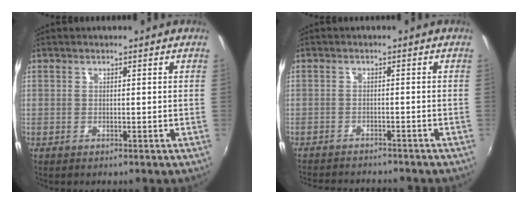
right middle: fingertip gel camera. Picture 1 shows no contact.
{"total": 8.3, "force": [-7.6, 1.7, 2.7], "torque": [-0.070, -0.014, -0.113]}